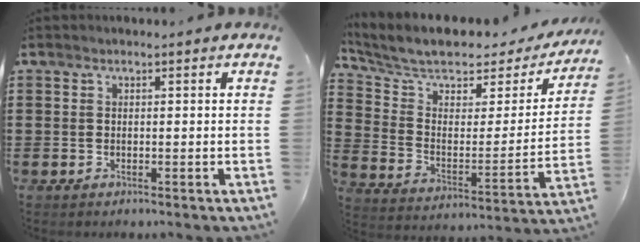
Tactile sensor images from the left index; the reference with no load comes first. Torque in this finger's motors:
{"motor_torque": [2.14, 0.00, 0.87, 0.16]}